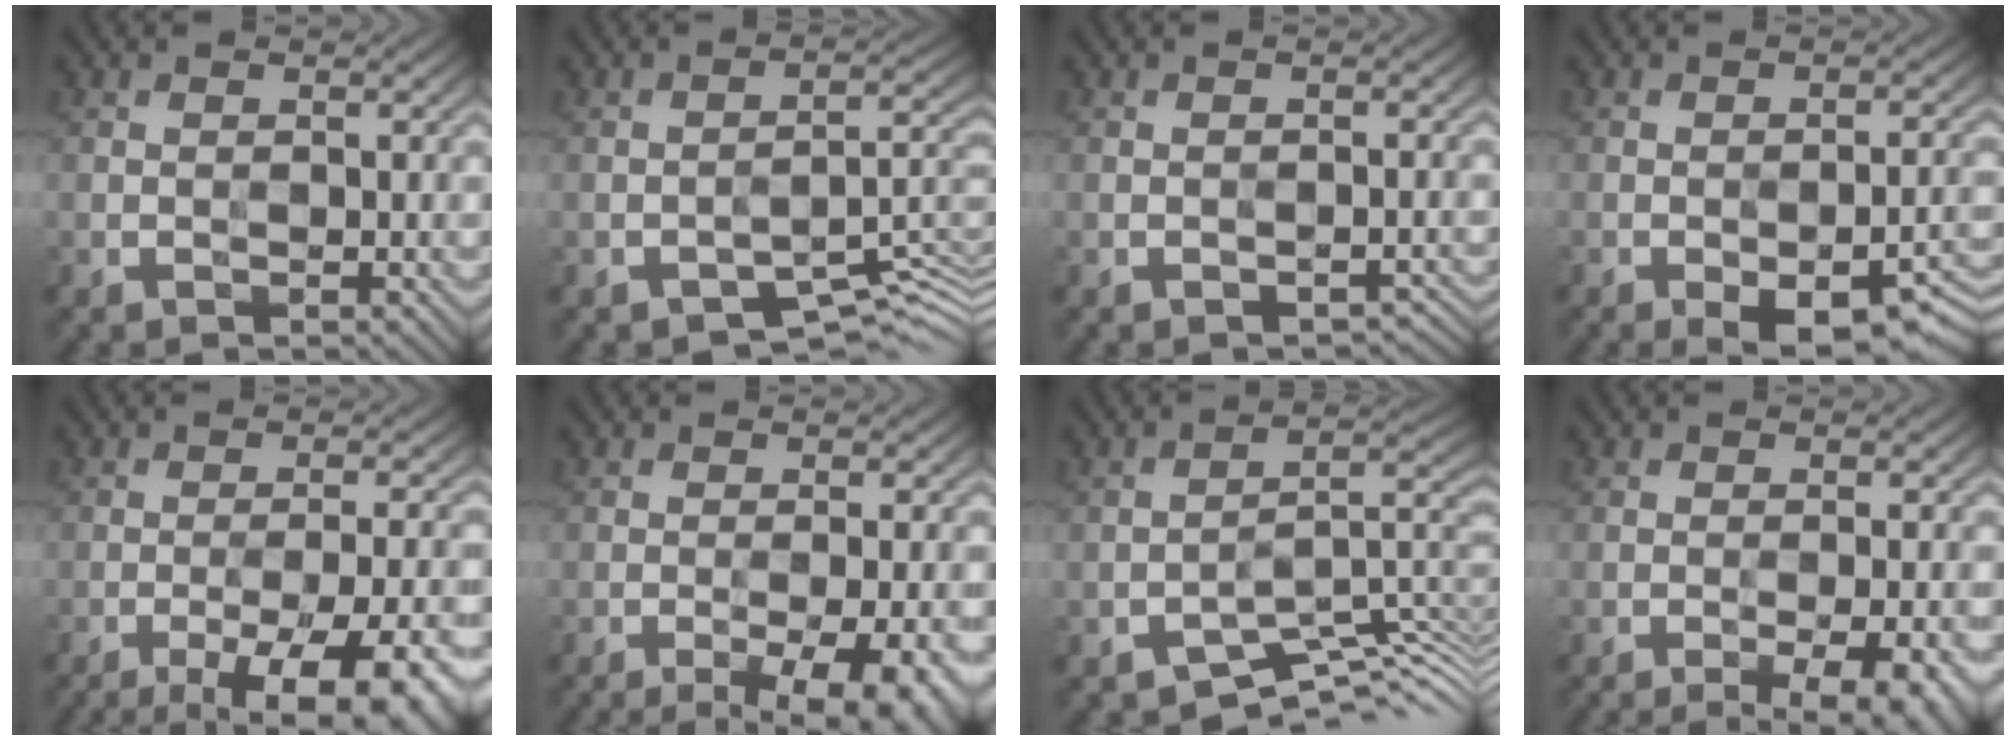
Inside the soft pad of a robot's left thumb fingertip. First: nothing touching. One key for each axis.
{"total": 5.9, "fx": -4.2, "fy": 2.0, "fz": 3.7, "tx": -0.043, "ty": 0.003, "tz": -0.066}
{"total": 1.4, "fx": -1.1, "fy": 0.4, "fz": 0.7, "tx": -0.007, "ty": 0.004, "tz": -0.012}
{"total": 8.6, "fx": -4.8, "fy": 3.1, "fz": 6.4, "tx": -0.089, "ty": -0.003, "tz": -0.062}
{"total": 14.7, "fx": -9.1, "fy": 4.0, "fz": 10.8, "tx": -0.142, "ty": -0.006, "tz": -0.115}
{"total": 9.9, "fx": -5.1, "fy": 2.9, "fz": 8.0, "tx": -0.108, "ty": -0.011, "tz": -0.056}
{"total": 8.1, "fx": -5.4, "fy": 3.1, "fz": 5.2, "tx": -0.064, "ty": -0.009, "tz": -0.094}
{"total": 7.8, "fx": -4.1, "fy": 2.0, "fz": 6.4, "tx": -0.089, "ty": -0.001, "tz": -0.045}